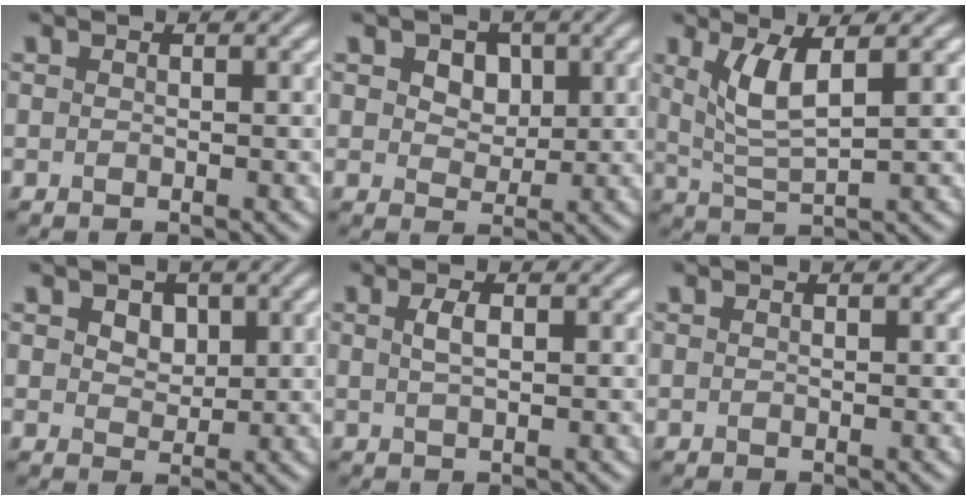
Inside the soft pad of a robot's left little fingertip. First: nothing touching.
{"total": 4.0, "force": [1.6, 2.8, 2.3], "torque": [-0.047, 0.004, 0.020]}
{"total": 4.0, "force": [1.5, 1.1, 3.5], "torque": [-0.080, -0.006, 0.035]}
{"total": 2.9, "force": [1.2, 2.1, 1.7], "torque": [-0.030, 0.008, 0.011]}
{"total": 1.5, "force": [0.4, 0.6, 1.4], "torque": [-0.031, 0.003, 0.008]}
{"total": 0.0}